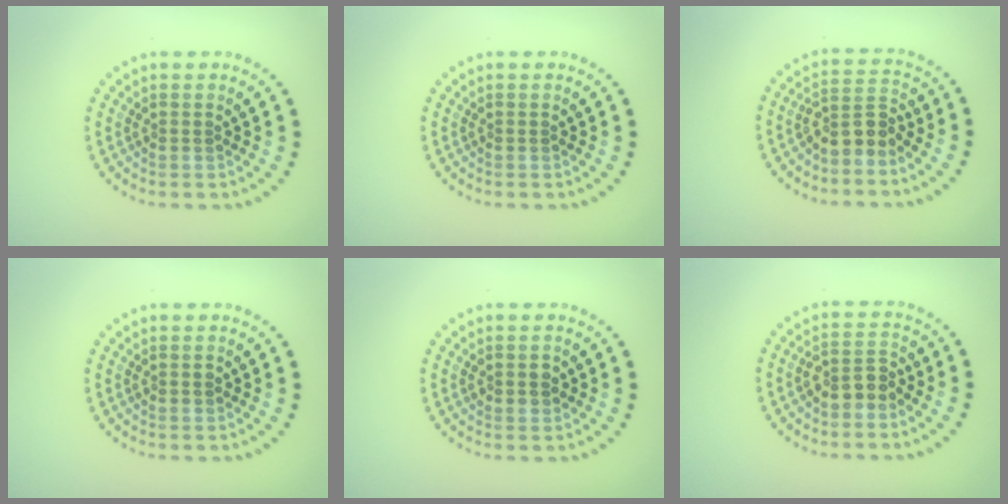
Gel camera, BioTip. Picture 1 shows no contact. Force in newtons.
{"total": 0.0}
{"total": 2.7, "press": 2.3, "slide": 1.5}
{"total": 0.8, "press": 0.8, "slide": 0.0}
{"total": 1.4, "press": 1.4, "slide": 0.3}
{"total": 2.5, "press": 2.3, "slide": 0.9}